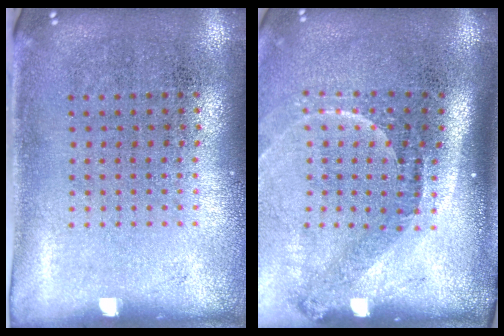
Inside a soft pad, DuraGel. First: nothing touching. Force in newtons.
{"total": 2.2, "press": 1.5, "slide": 1.6}